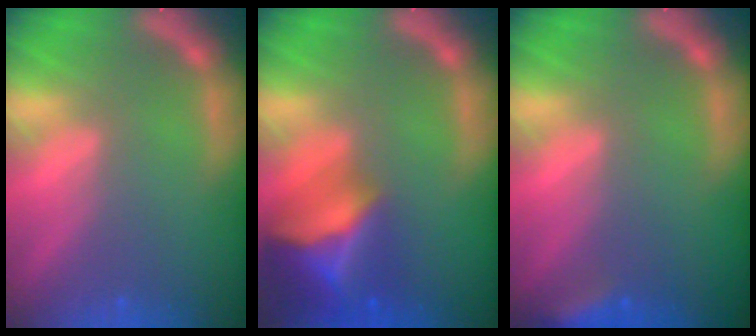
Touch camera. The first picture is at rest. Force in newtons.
{"total": 10.0}
{"total": 2.9}